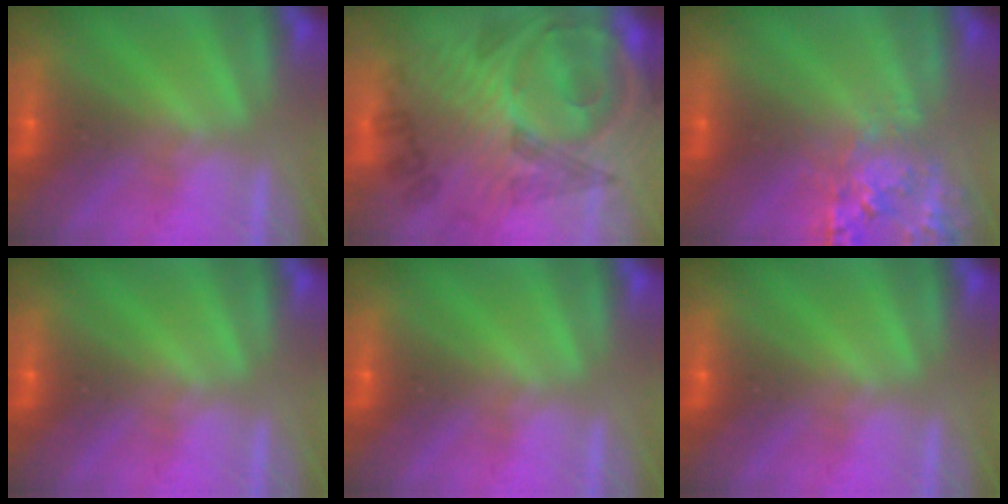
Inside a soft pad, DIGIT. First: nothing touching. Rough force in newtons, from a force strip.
{"total": 7.6}
{"total": 2.6}
{"total": 0.0}
{"total": 0.0}
{"total": 0.0}